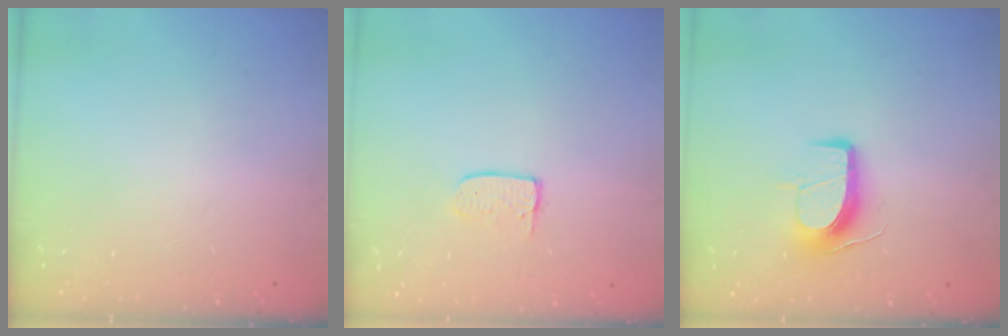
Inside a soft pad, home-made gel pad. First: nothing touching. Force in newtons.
{"total": 4.3, "press": 4.3, "slide": 0.3}
{"total": 9.9, "press": 9.9, "slide": 0.2}